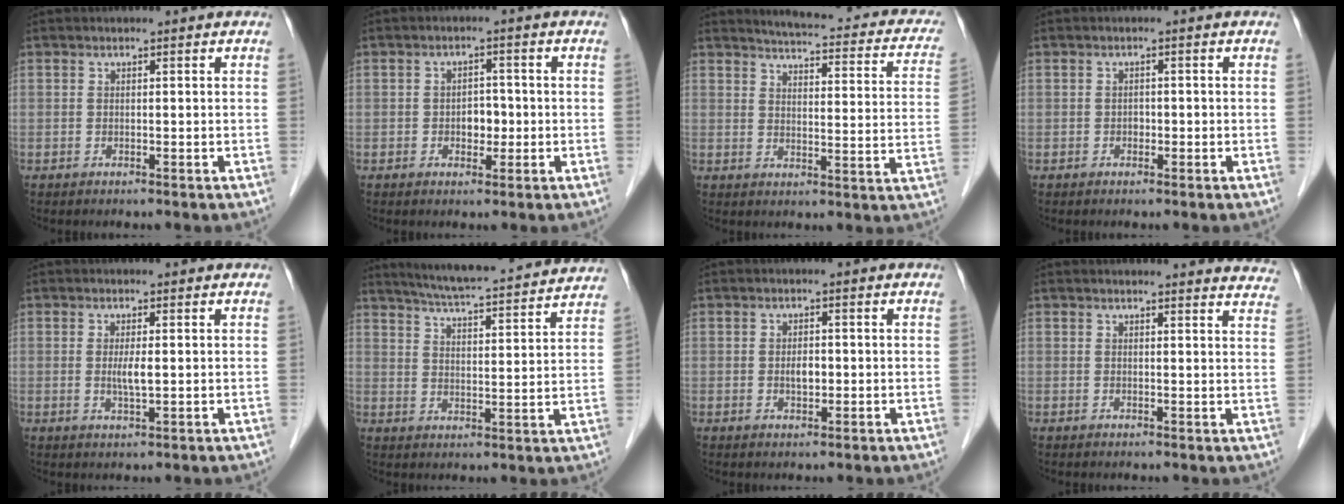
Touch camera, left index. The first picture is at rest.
{"total": 2.9, "force": [-0.6, 1.9, 2.1], "torque": [-0.027, 0.007, -0.006]}
{"total": 17.7, "force": [15.4, 4.1, 7.7], "torque": [-0.080, -0.014, 0.162]}
{"total": 0.9, "force": [-0.3, 0.6, 0.5], "torque": [-0.007, 0.003, -0.006]}
{"total": 2.5, "force": [0.1, 0.3, 2.4], "torque": [-0.051, -0.004, 0.004]}
{"total": 19.5, "force": [18.1, 1.0, 7.2], "torque": [-0.116, 0.000, 0.241]}
{"total": 2.0, "force": [-0.2, 1.0, 1.7], "torque": [-0.030, 0.001, -0.001]}
{"total": 12.4, "force": [12.2, 1.3, 1.8], "torque": [0.007, -0.053, 0.101]}